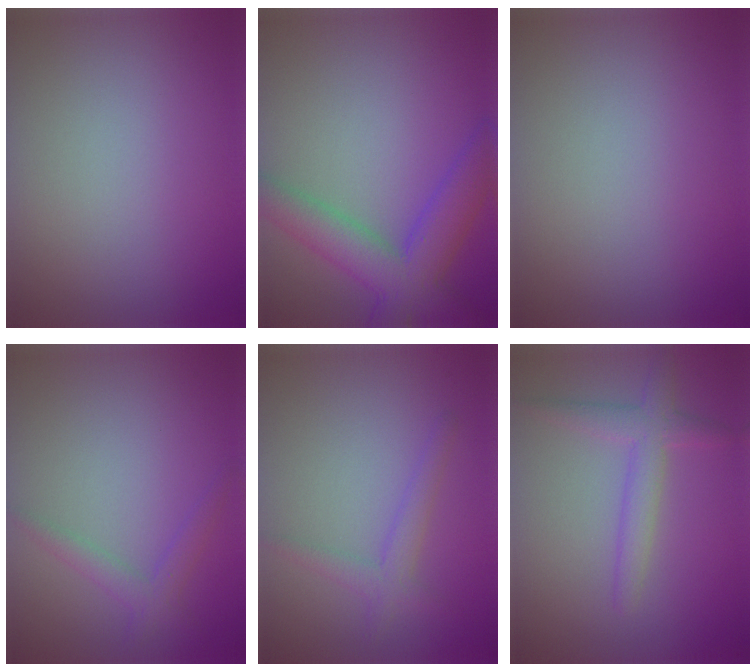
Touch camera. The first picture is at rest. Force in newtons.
{"total": 7.0, "press": 7.0, "slide": 0.4}
{"total": 0.0}
{"total": 2.0, "press": 2.0, "slide": 0.1}
{"total": 2.2, "press": 2.2, "slide": 0.1}
{"total": 3.0, "press": 3.0, "slide": 0.0}